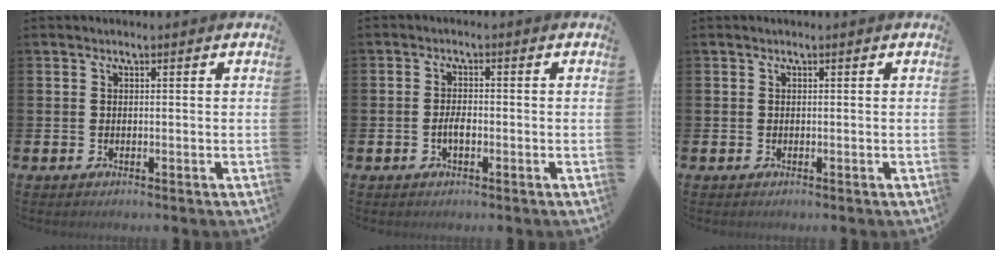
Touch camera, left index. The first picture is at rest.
{"total": 2.1, "force": [-0.6, 0.9, 1.8], "torque": [-0.032, 0.001, -0.012]}
{"total": 0.0}